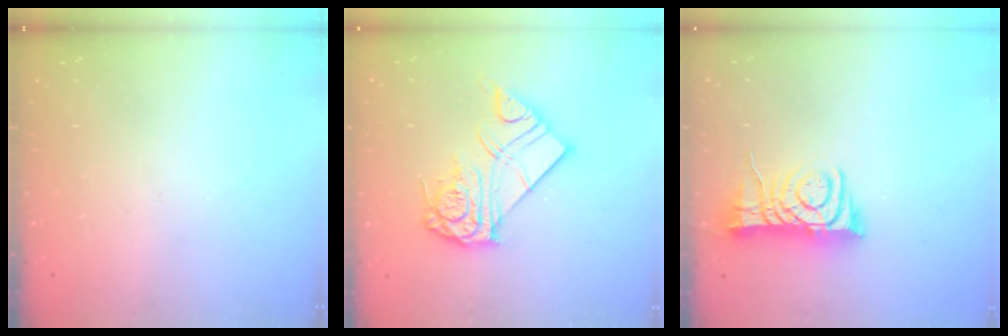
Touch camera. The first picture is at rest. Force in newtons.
{"total": 13.7, "press": 13.6, "slide": 1.4}
{"total": 9.1, "press": 9.1, "slide": 1.2}